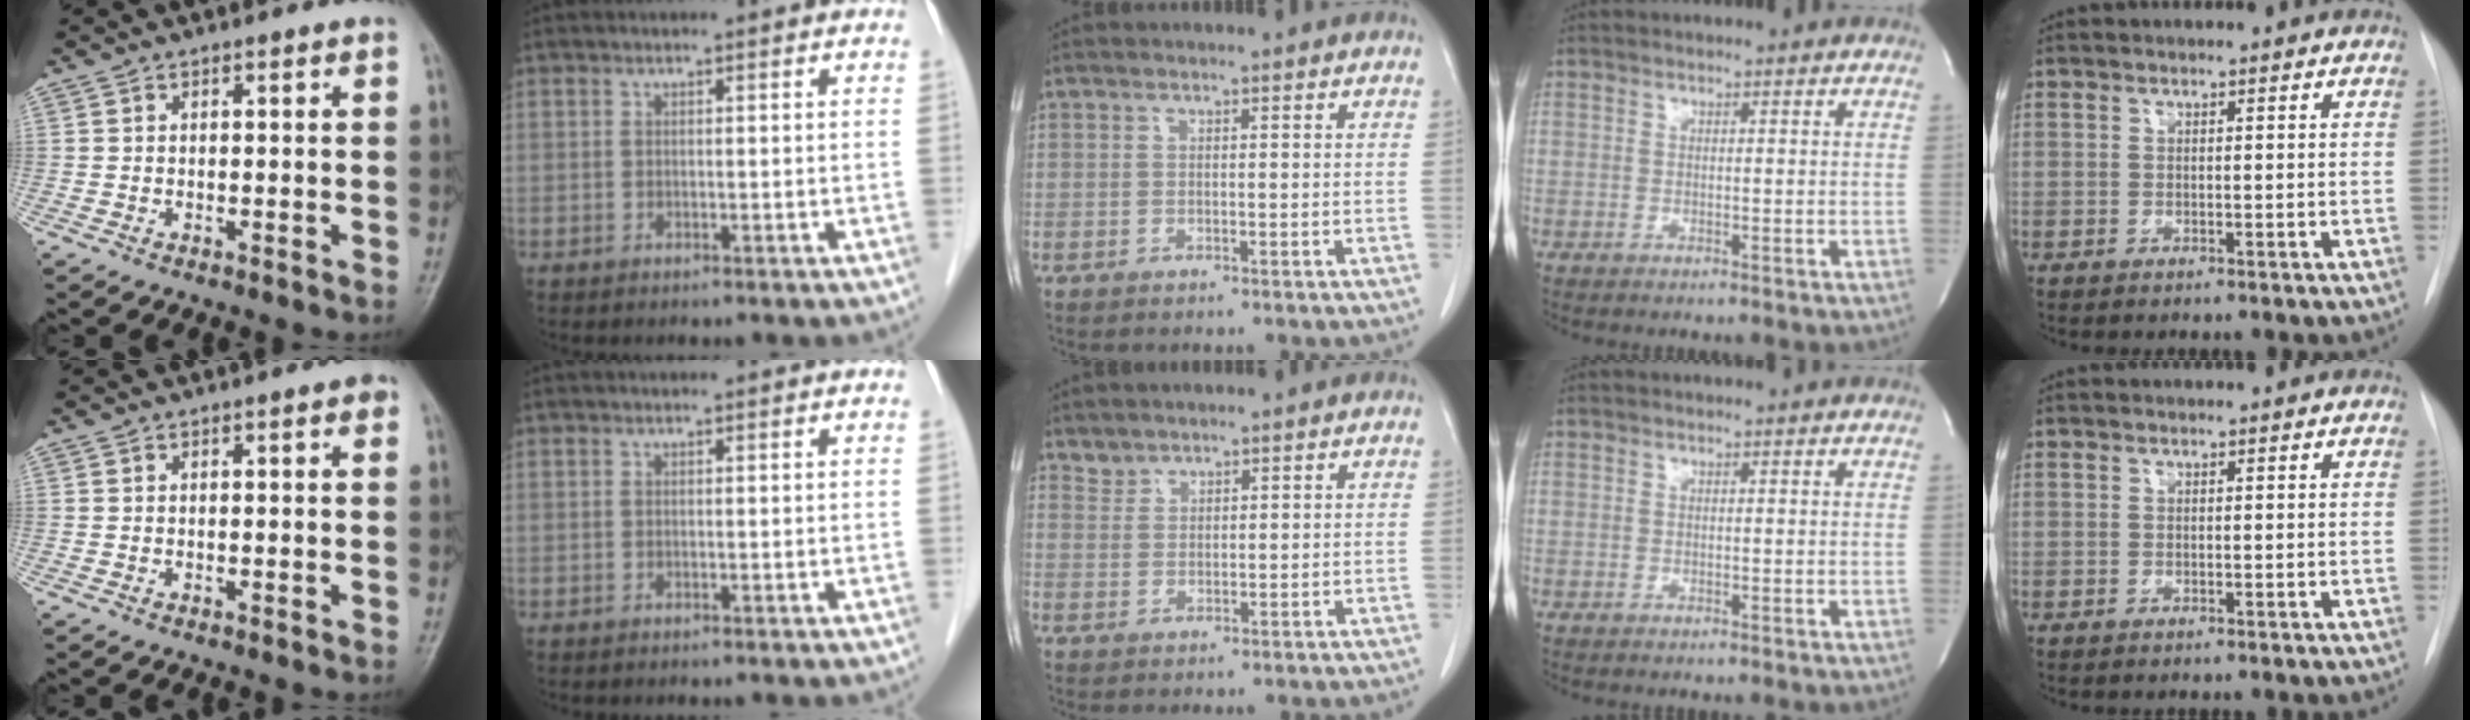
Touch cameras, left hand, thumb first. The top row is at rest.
{"thumb": {"total": 1.2, "force": [0.4, 0.4, 1.0], "torque": [-0.012, 0.002, 0.002]}, "middle": {"total": 1.8, "force": [1.6, 0.6, -0.2], "torque": [0.008, 0.004, 0.032]}}